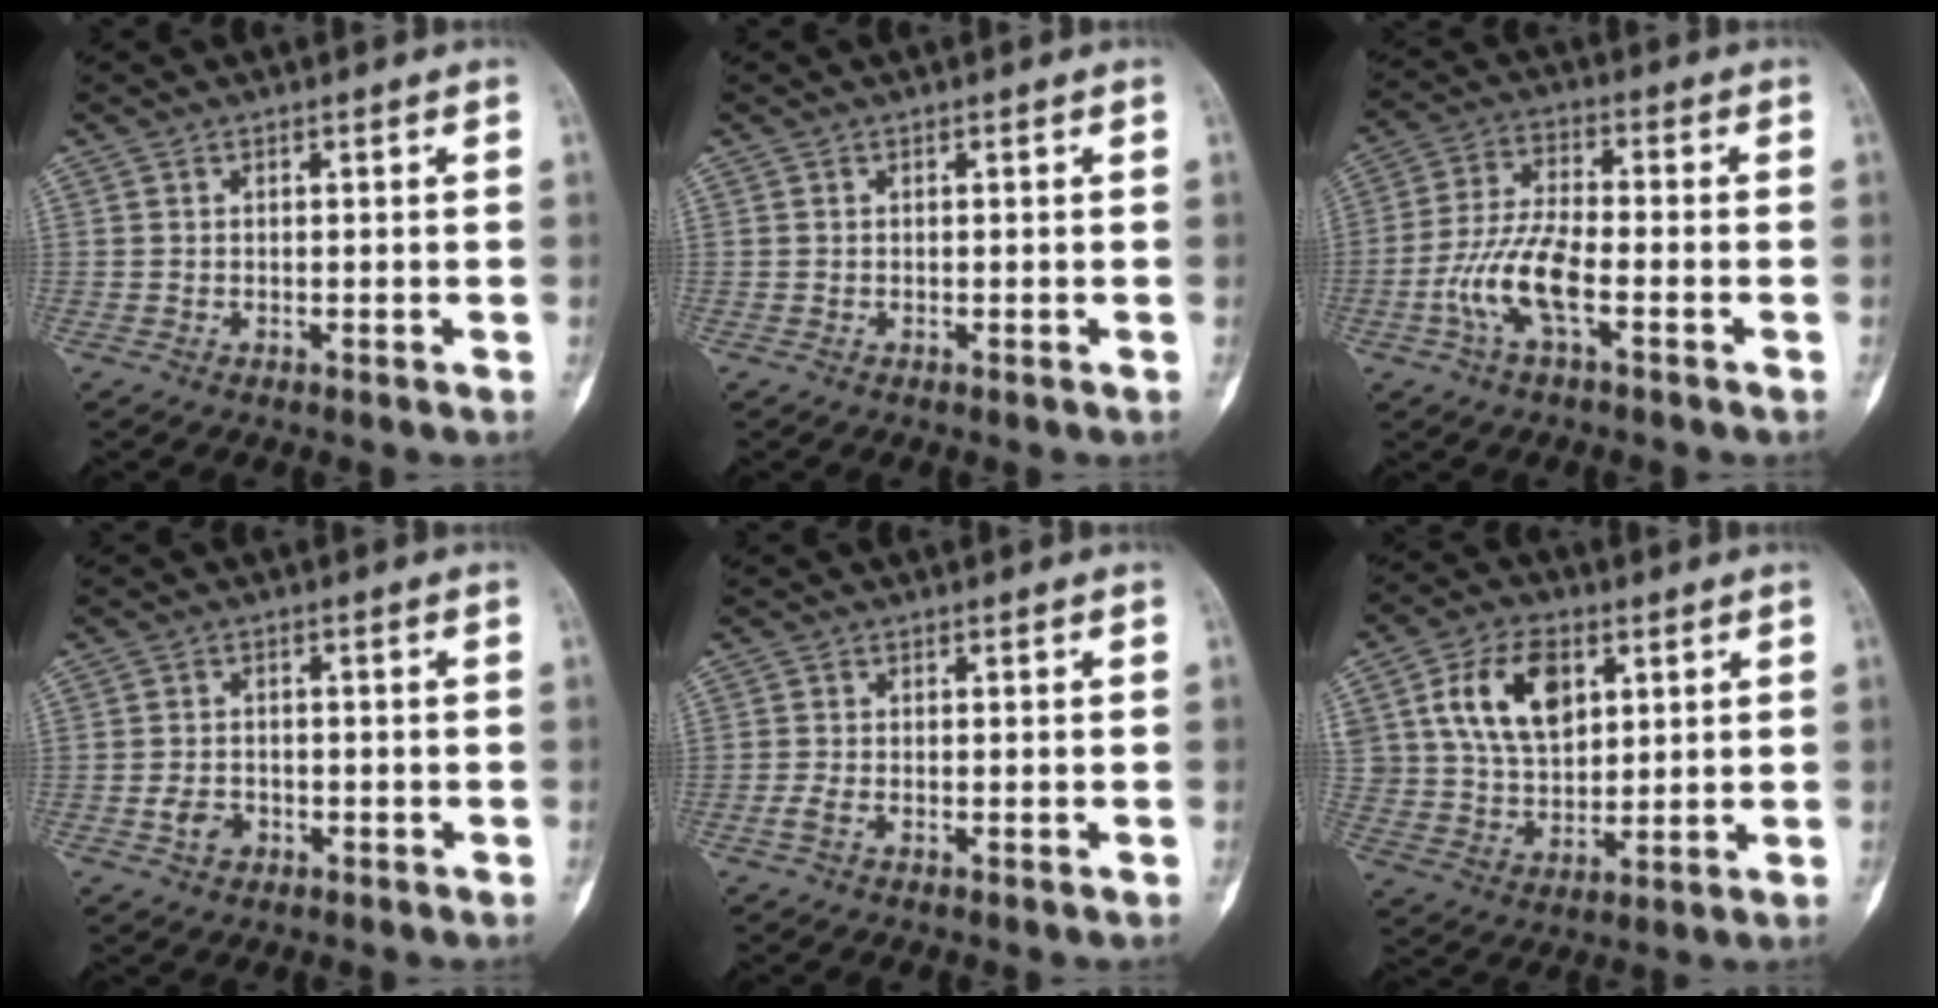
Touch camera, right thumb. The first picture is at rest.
{"total": 0.0}
{"total": 9.7, "force": [-3.5, 3.4, 8.4], "torque": [-0.183, 0.027, -0.070]}
{"total": 3.2, "force": [-1.3, 2.5, 1.7], "torque": [-0.023, 0.010, -0.021]}
{"total": 1.5, "force": [-0.7, 0.5, 1.2], "torque": [-0.034, -0.003, -0.018]}
{"total": 13.3, "force": [4.7, 8.7, 8.9], "torque": [-0.132, -0.011, 0.090]}